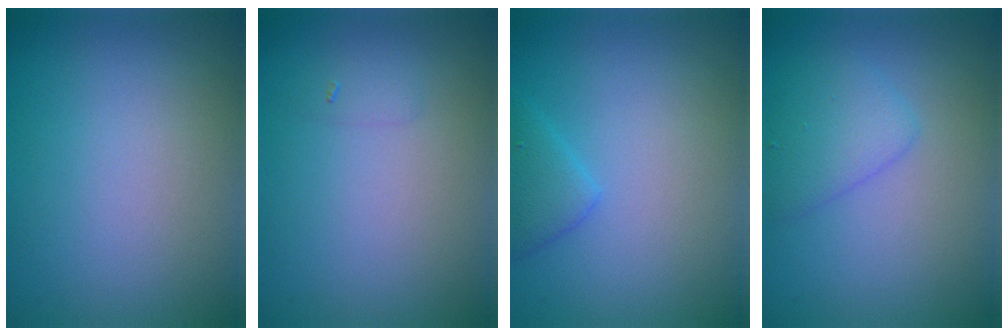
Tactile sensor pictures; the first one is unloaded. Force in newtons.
{"total": 0.6, "press": 0.6, "slide": 0.0}
{"total": 2.0, "press": 2.0, "slide": 0.1}
{"total": 2.6, "press": 2.6, "slide": 0.1}